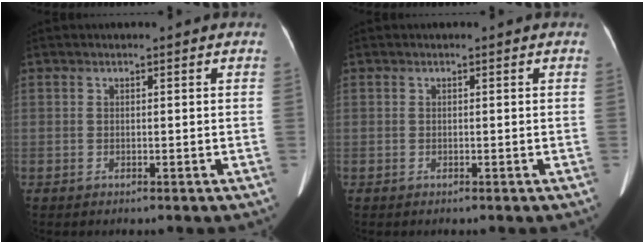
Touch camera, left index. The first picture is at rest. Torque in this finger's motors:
{"motor_torque": [0.00, 0.01, 0.00, 0.00]}